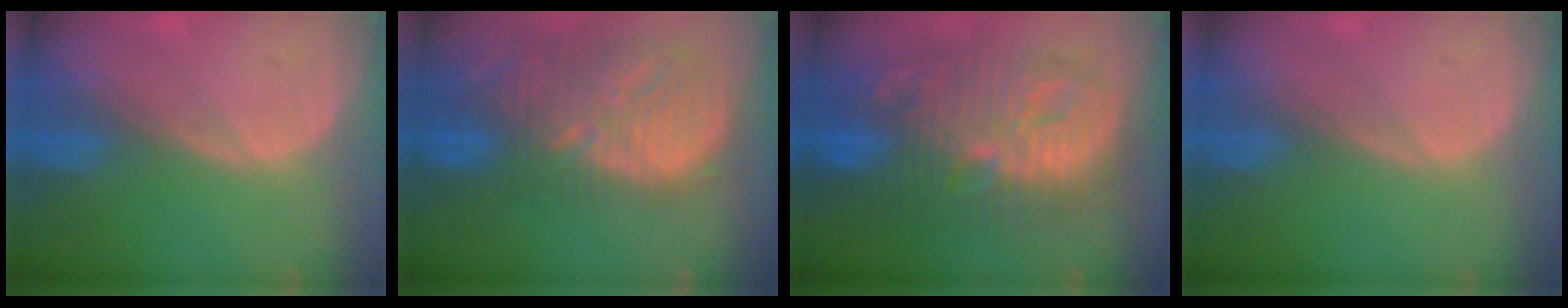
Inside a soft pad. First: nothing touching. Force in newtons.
{"total": 13.5, "press": 11.7, "slide": 6.8}
{"total": 13.1, "press": 13.1, "slide": 1.3}
{"total": 0.0}